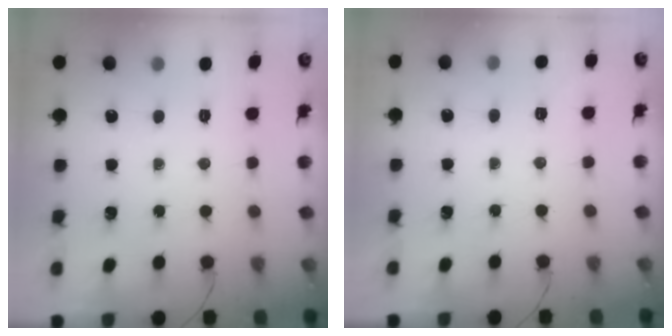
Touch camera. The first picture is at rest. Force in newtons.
{"total": 3.5, "press": 3.2, "slide": 1.5}